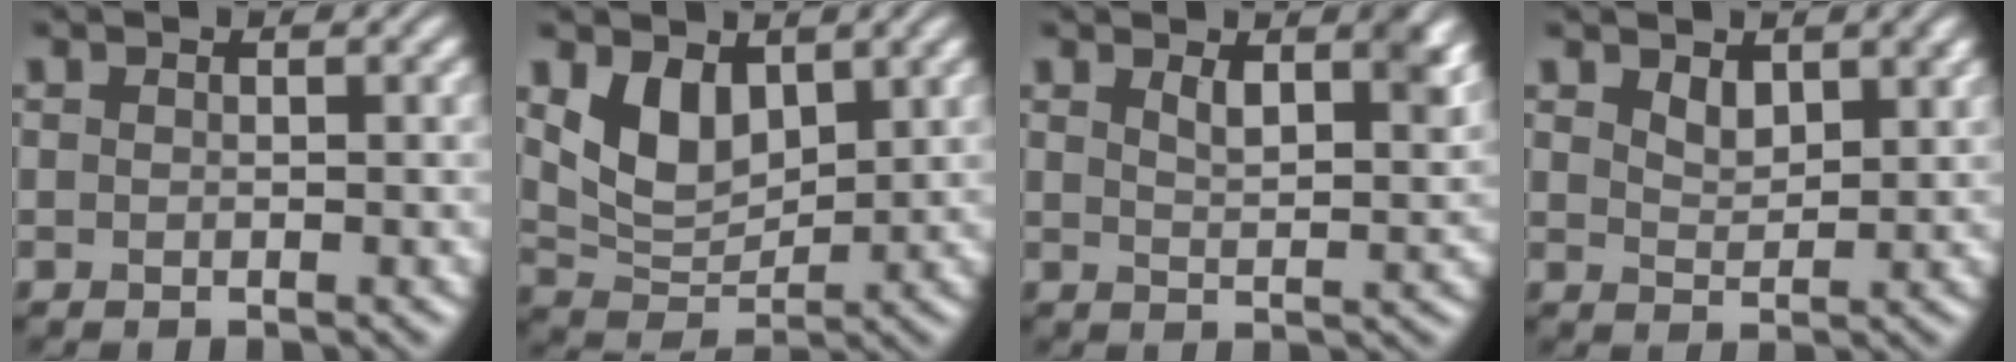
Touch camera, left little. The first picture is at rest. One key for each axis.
{"total": 4.4, "fx": 2.1, "fy": 2.7, "fz": 2.7, "tx": -0.055, "ty": -0.012, "tz": 0.041}
{"total": 3.6, "fx": 2.1, "fy": 1.2, "fz": 2.7, "tx": -0.044, "ty": -0.003, "tz": 0.035}
{"total": 2.0, "fx": 1.3, "fy": 1.0, "fz": 1.0, "tx": -0.022, "ty": -0.004, "tz": 0.030}